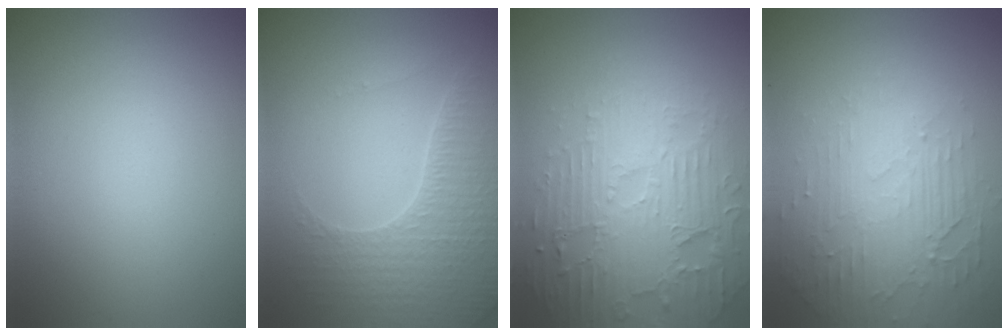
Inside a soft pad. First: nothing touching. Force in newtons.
{"total": 3.8, "press": 3.7, "slide": 0.9}
{"total": 5.4, "press": 4.7, "slide": 2.7}
{"total": 4.7, "press": 3.2, "slide": 3.5}